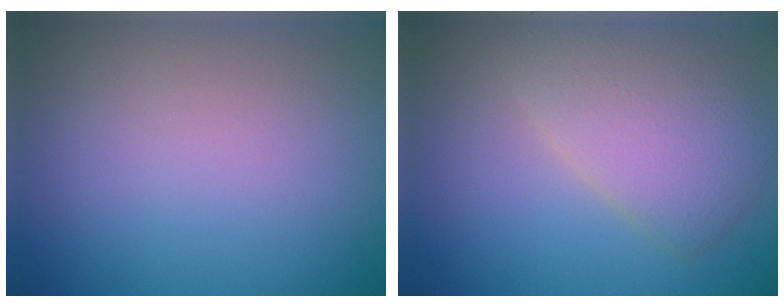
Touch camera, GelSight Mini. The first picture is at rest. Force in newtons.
{"total": 4.5, "press": 4.5, "slide": 0.2}